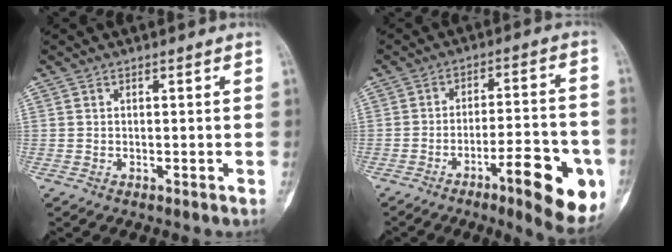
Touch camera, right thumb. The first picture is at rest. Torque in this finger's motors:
{"motor_torque": [0.10, 0.61, 0.67, 0.21, 0.06]}